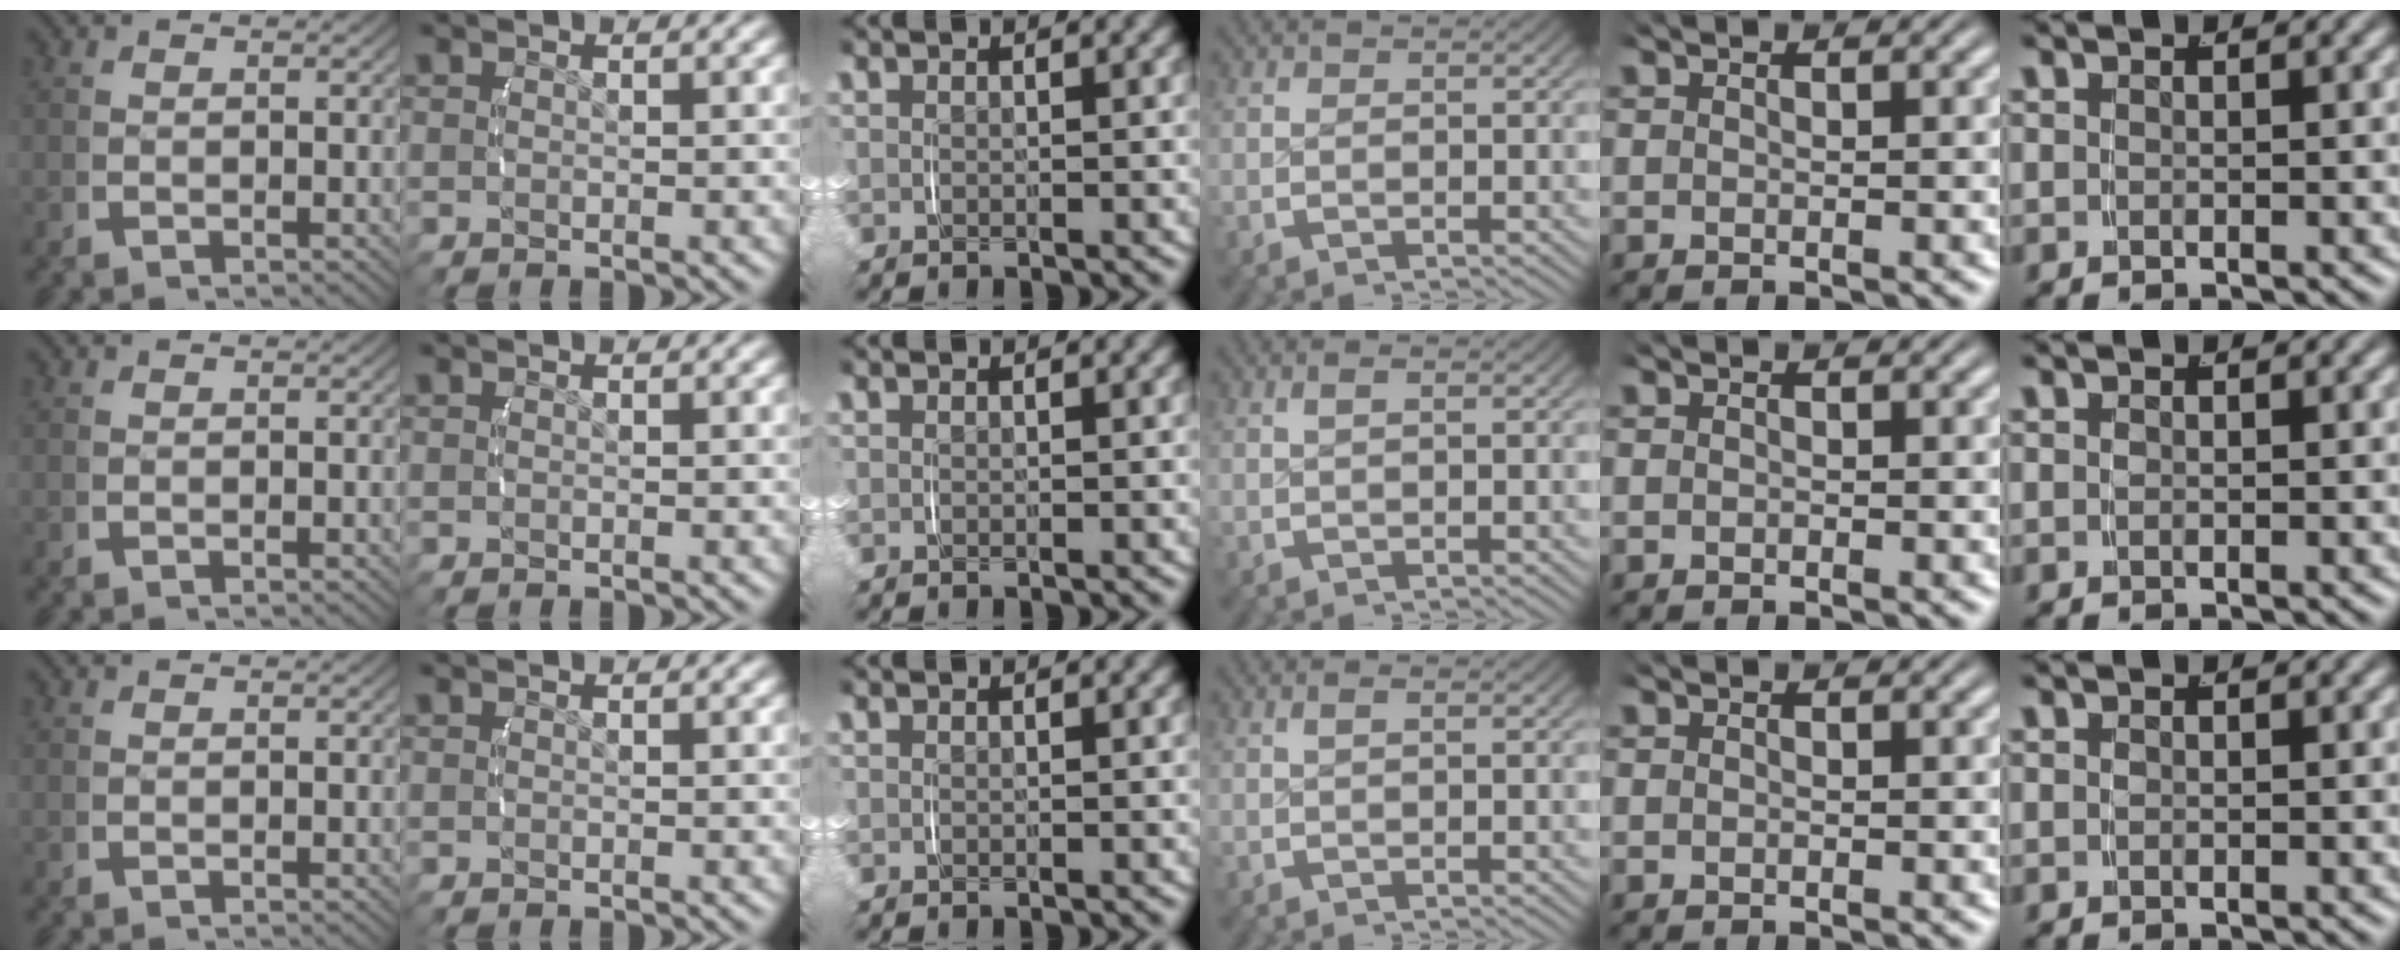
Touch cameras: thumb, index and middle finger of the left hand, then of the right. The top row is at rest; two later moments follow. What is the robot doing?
{"motion": "lift_and_place", "object": "small bumper sticker"}